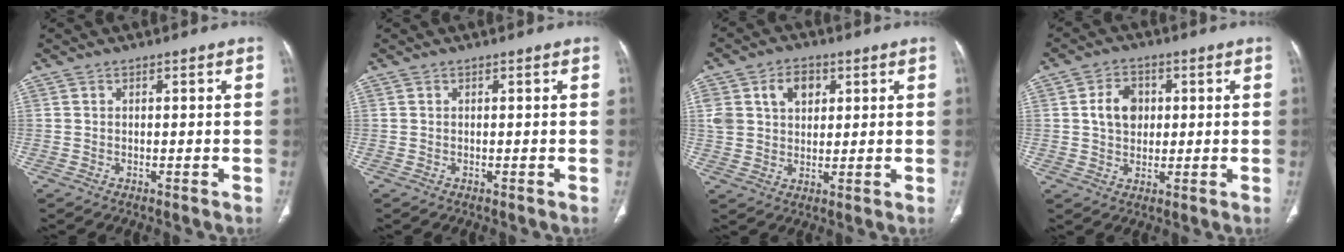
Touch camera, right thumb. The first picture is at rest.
{"total": 0.0}
{"total": 9.0, "force": [3.3, 6.6, 5.2], "torque": [-0.072, -0.003, 0.065]}
{"total": 6.7, "force": [1.2, 5.2, 4.1], "torque": [-0.050, 0.001, 0.019]}